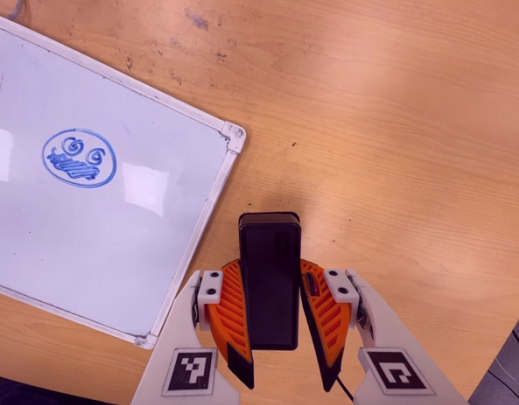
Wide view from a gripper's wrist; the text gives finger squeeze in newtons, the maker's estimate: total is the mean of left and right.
{"total": 10.1, "left": 8.0, "right": 12.2}